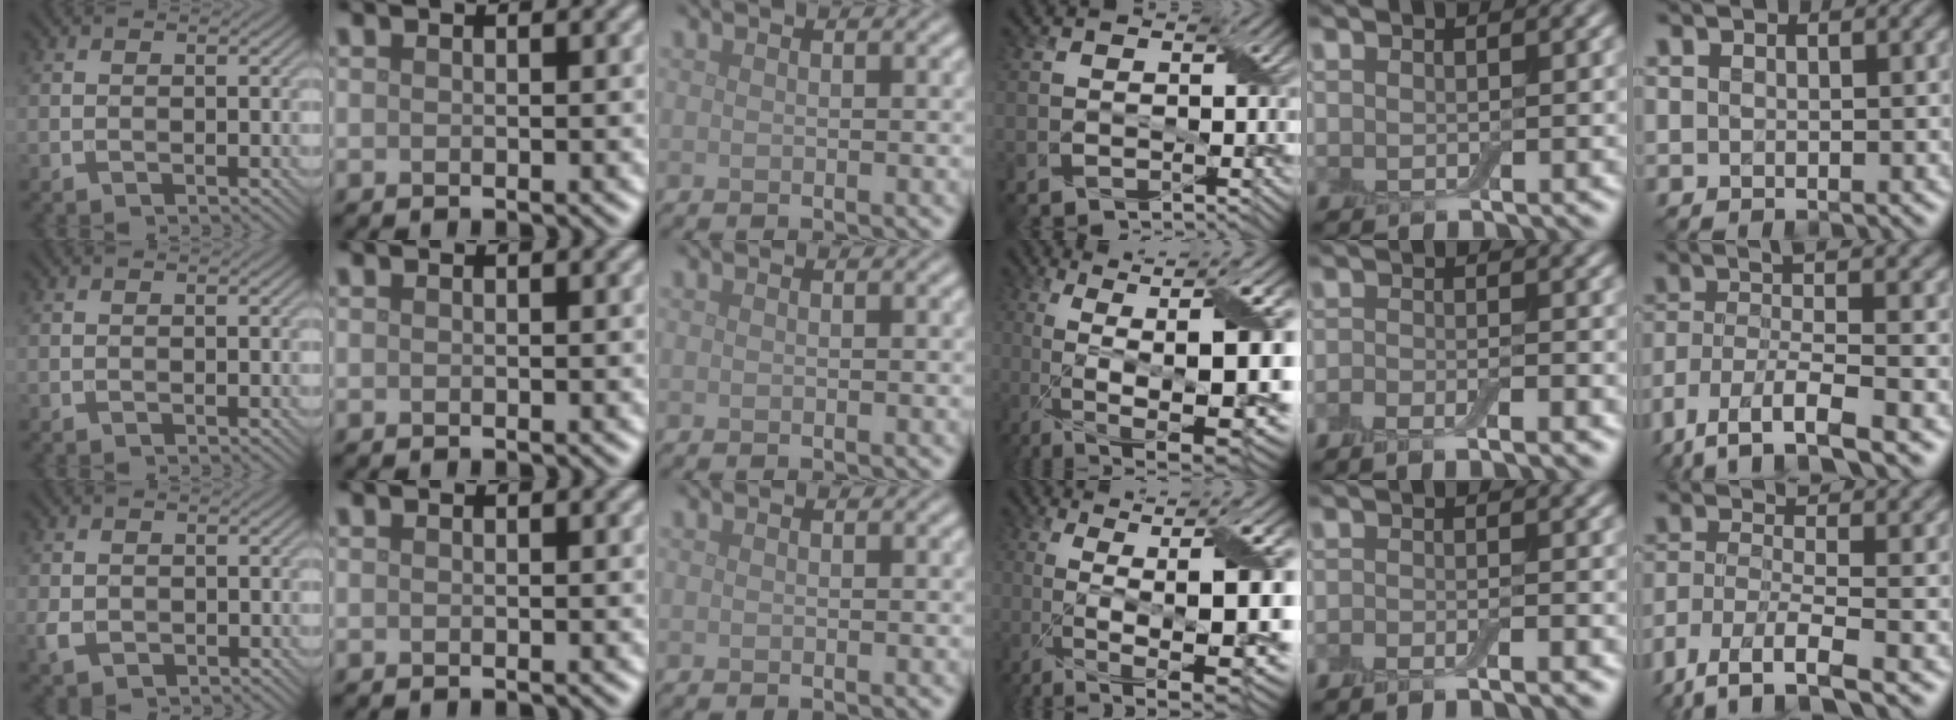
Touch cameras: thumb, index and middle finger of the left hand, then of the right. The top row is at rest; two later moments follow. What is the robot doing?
{"motion": "peel", "object": "bubble wrap"}